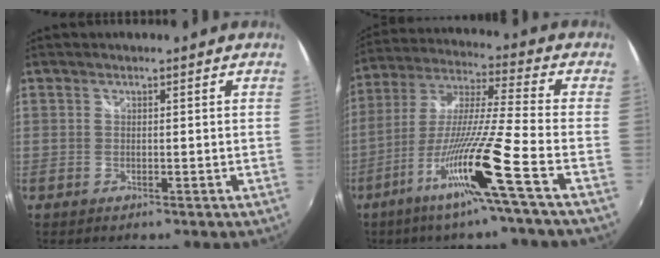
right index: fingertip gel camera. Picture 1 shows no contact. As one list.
[{"total": 16.2, "force": [-8.8, -2.2, 13.4], "torque": [-0.250, -0.032, -0.162]}]